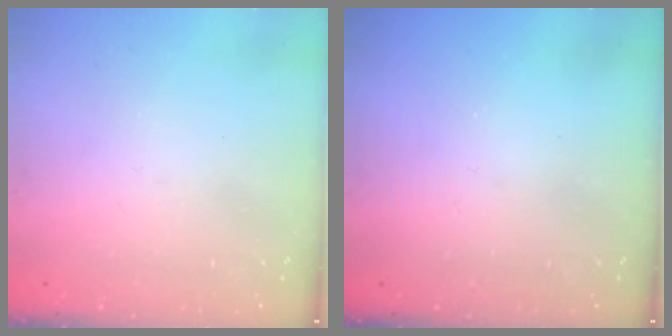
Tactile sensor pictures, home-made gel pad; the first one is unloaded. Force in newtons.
{"total": 0.0}